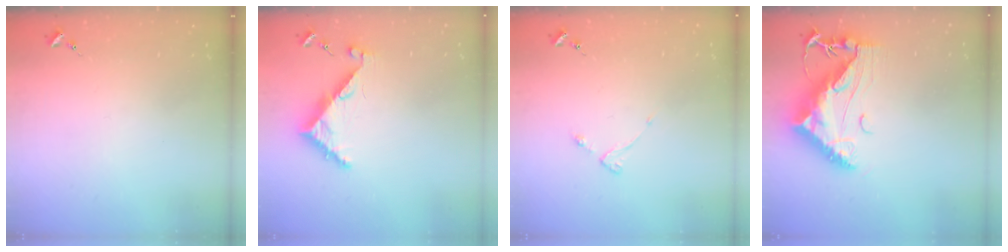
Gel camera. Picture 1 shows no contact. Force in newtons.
{"total": 6.3, "press": 6.3, "slide": 0.5}
{"total": 2.8, "press": 2.7, "slide": 0.5}
{"total": 14.4, "press": 14.3, "slide": 1.4}